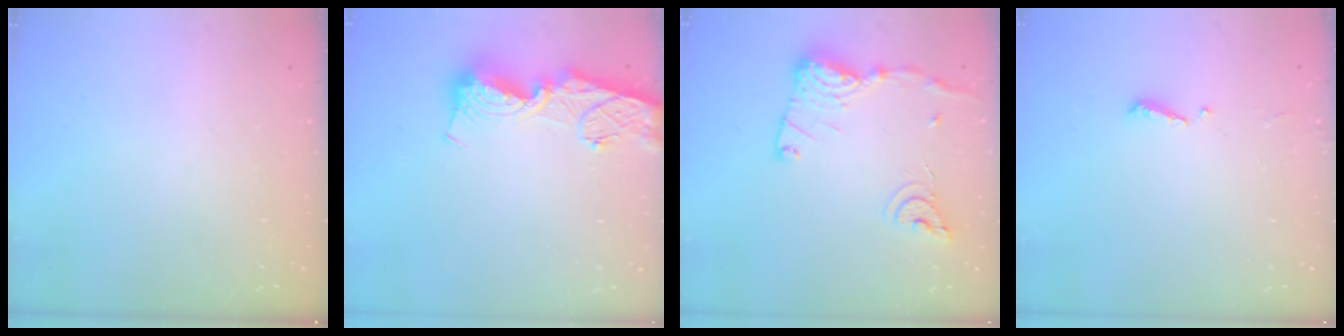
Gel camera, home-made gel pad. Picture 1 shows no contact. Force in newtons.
{"total": 13.6, "press": 13.5, "slide": 1.5}
{"total": 15.3, "press": 15.3, "slide": 1.2}
{"total": 4.9, "press": 4.8, "slide": 0.4}